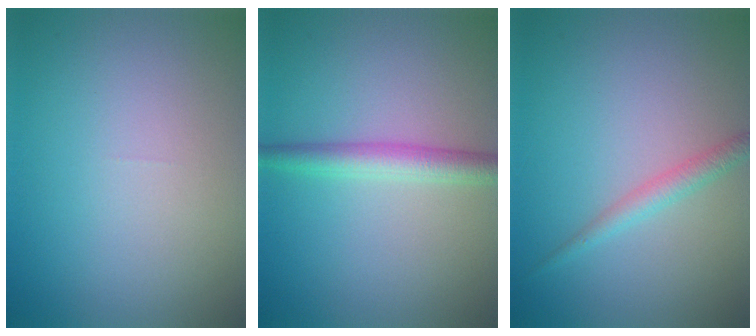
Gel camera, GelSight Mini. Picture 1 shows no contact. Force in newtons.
{"total": 2.9, "press": 2.9, "slide": 0.1}
{"total": 1.6, "press": 1.6, "slide": 0.0}